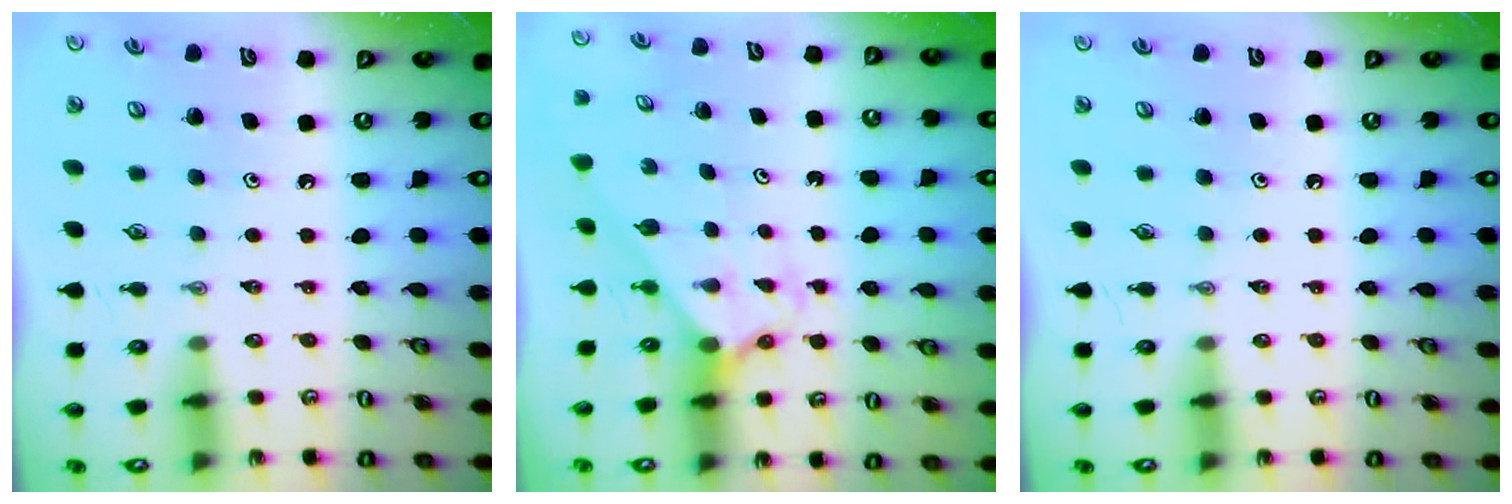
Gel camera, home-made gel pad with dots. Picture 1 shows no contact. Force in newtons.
{"total": 2.0, "press": 2.0, "slide": 0.1}
{"total": 0.0}